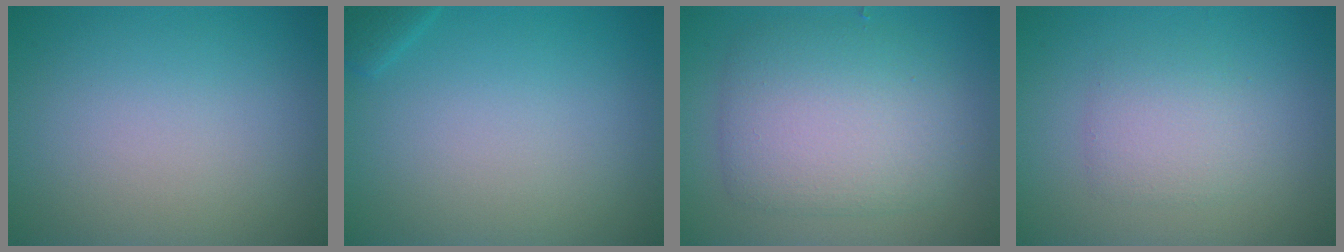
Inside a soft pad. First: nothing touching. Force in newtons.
{"total": 1.1, "press": 1.1, "slide": 0.1}
{"total": 6.0, "press": 6.0, "slide": 0.1}
{"total": 2.3, "press": 2.3, "slide": 0.1}